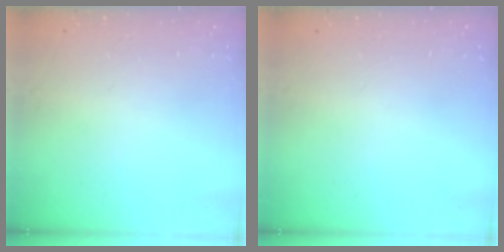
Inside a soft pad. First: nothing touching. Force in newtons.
{"total": 0.0}